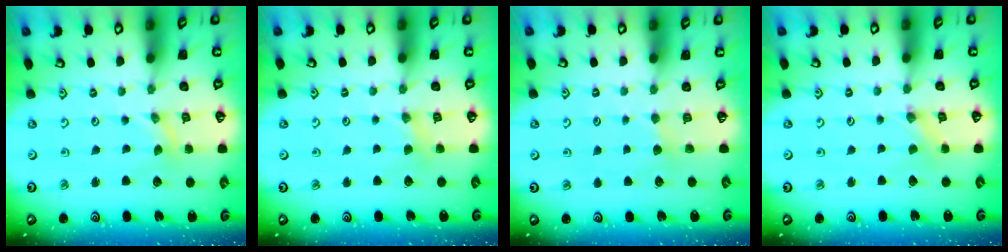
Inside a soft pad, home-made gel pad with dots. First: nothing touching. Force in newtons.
{"total": 1.9, "press": 1.8, "slide": 0.4}
{"total": 2.2, "press": 2.2, "slide": 0.3}
{"total": 0.0}